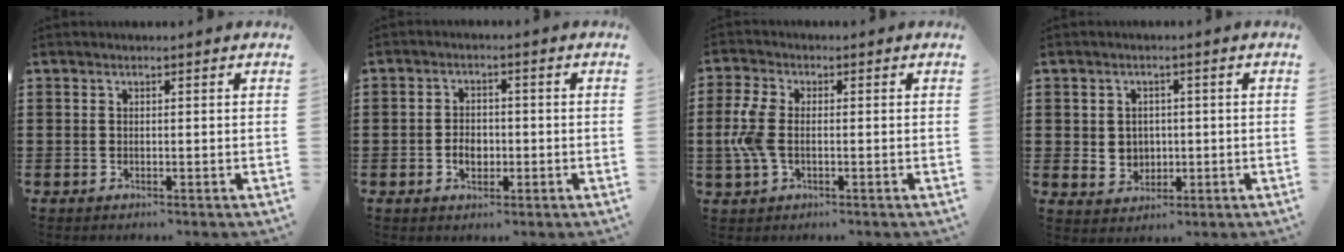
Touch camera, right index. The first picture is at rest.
{"total": 3.3, "force": [-1.0, 2.3, 2.2], "torque": [-0.037, -0.002, -0.021]}
{"total": 6.0, "force": [-0.5, 3.3, 4.9], "torque": [-0.133, -0.006, -0.019]}
{"total": 3.0, "force": [0.2, 2.9, 0.8], "torque": [-0.022, 0.003, 0.000]}